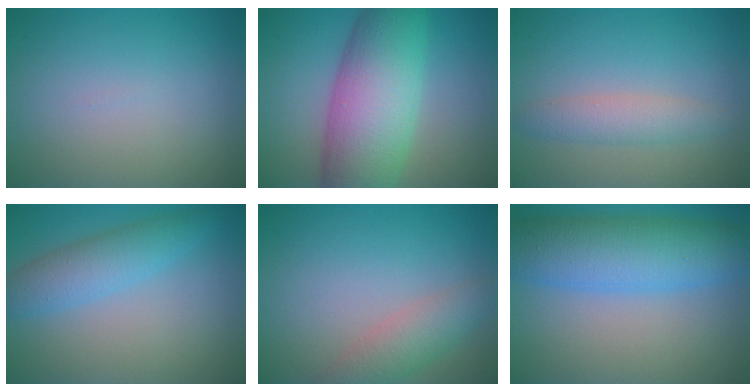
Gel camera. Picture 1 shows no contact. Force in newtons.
{"total": 11.2, "press": 11.2, "slide": 0.3}
{"total": 2.4, "press": 2.4, "slide": 0.1}
{"total": 3.7, "press": 3.7, "slide": 0.1}
{"total": 3.3, "press": 3.3, "slide": 0.1}
{"total": 8.4, "press": 8.4, "slide": 0.3}